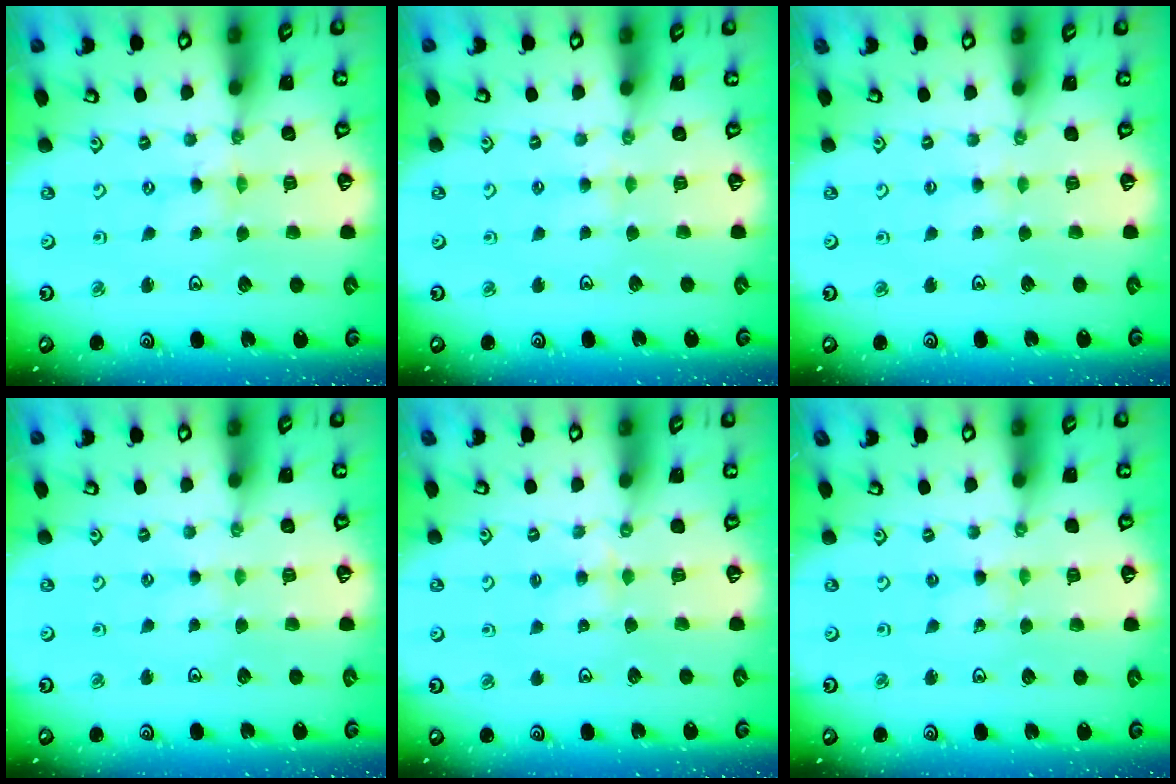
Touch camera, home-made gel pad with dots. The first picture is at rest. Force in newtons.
{"total": 2.6, "press": 2.6, "slide": 0.5}
{"total": 1.9, "press": 1.9, "slide": 0.4}
{"total": 1.0, "press": 1.0, "slide": 0.2}
{"total": 2.8, "press": 2.8, "slide": 0.5}
{"total": 2.1, "press": 2.0, "slide": 0.3}